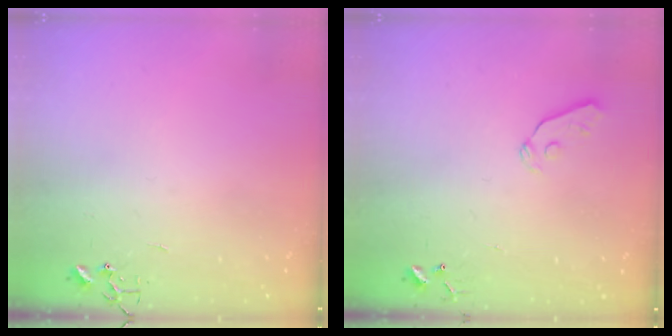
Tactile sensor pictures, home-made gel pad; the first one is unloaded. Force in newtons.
{"total": 5.2, "press": 5.2, "slide": 0.6}